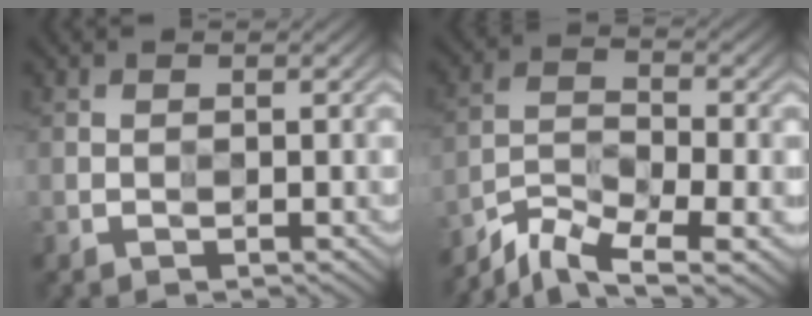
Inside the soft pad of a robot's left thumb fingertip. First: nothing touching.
{"total": 7.7, "force": [-5.6, 2.2, 4.8], "torque": [-0.099, -0.013, -0.113]}